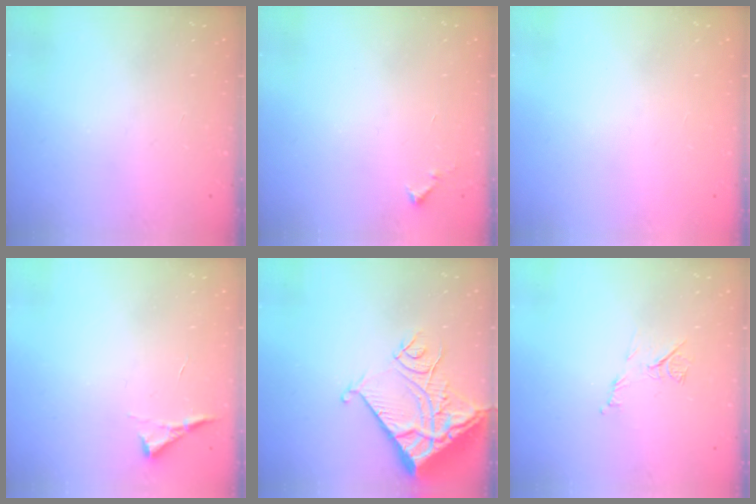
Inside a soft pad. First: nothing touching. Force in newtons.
{"total": 5.8, "press": 5.8, "slide": 0.4}
{"total": 1.5, "press": 1.5, "slide": 0.1}
{"total": 3.6, "press": 3.6, "slide": 0.5}
{"total": 12.8, "press": 12.7, "slide": 1.7}
{"total": 6.6, "press": 6.5, "slide": 0.9}